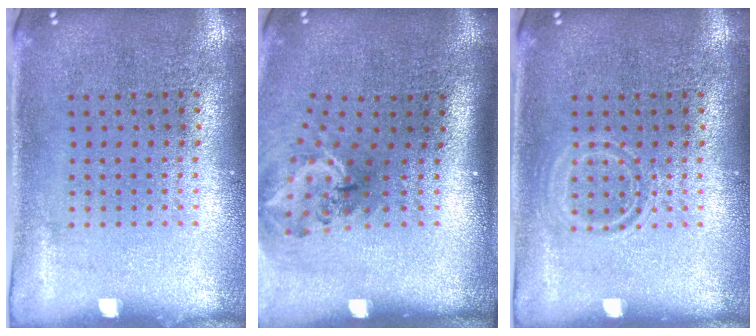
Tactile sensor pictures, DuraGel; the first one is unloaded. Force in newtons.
{"total": 1.8, "press": 1.2, "slide": 1.4}
{"total": 1.4, "press": 1.3, "slide": 0.4}